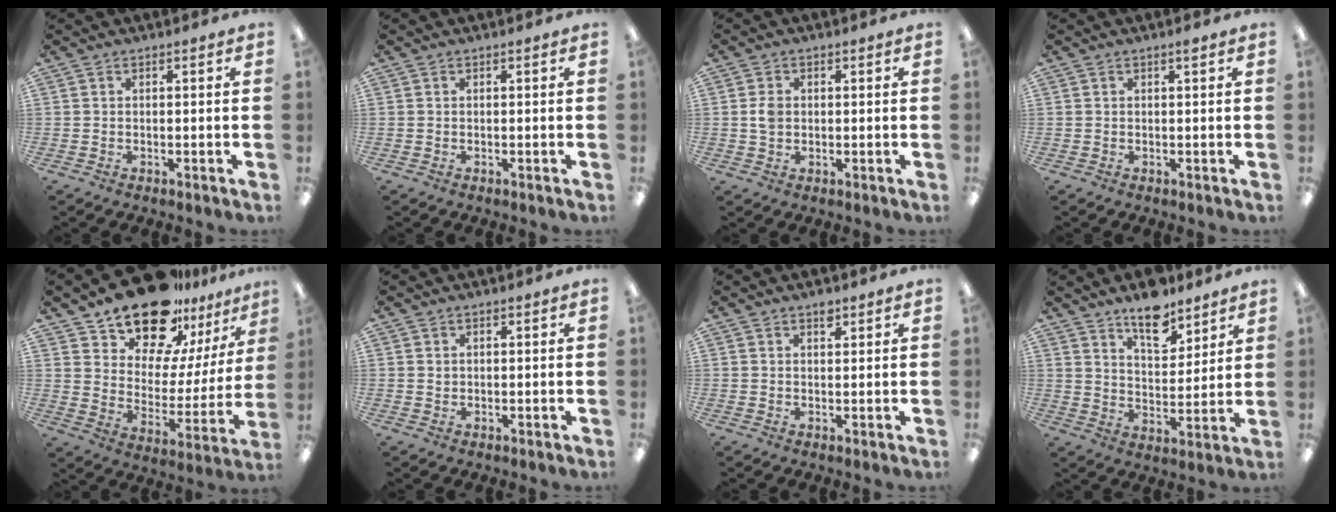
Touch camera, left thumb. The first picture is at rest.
{"total": 0.0}
{"total": 3.0, "force": [0.2, 2.3, 1.9], "torque": [-0.030, 0.003, 0.001]}
{"total": 0.8, "force": [0.6, 0.1, 0.6], "torque": [-0.005, -0.002, 0.007]}
{"total": 19.3, "force": [16.2, 8.6, 6.1], "torque": [-0.114, -0.124, 0.292]}
{"total": 0.7, "force": [0.4, 0.6, 0.1], "torque": [-0.003, 0.001, 0.008]}
{"total": 2.0, "force": [1.6, 0.9, 0.9], "torque": [-0.003, -0.007, 0.025]}
{"total": 11.3, "force": [8.9, 4.7, 5.0], "torque": [-0.060, -0.058, 0.156]}